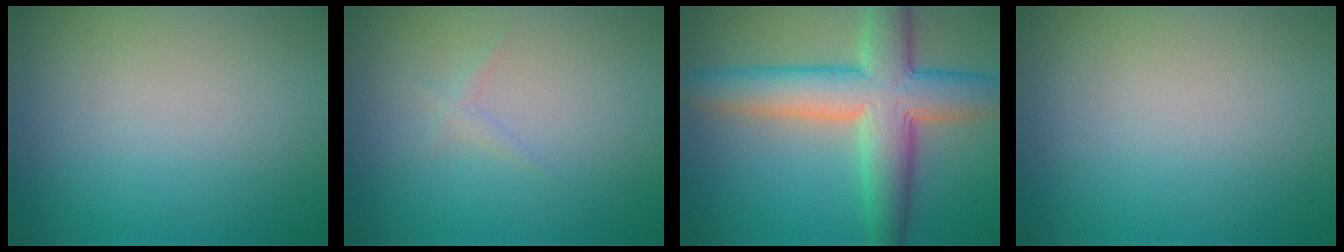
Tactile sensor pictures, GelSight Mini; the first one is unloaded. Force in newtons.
{"total": 0.7, "press": 0.7, "slide": 0.0}
{"total": 8.9, "press": 8.9, "slide": 0.3}
{"total": 0.0}